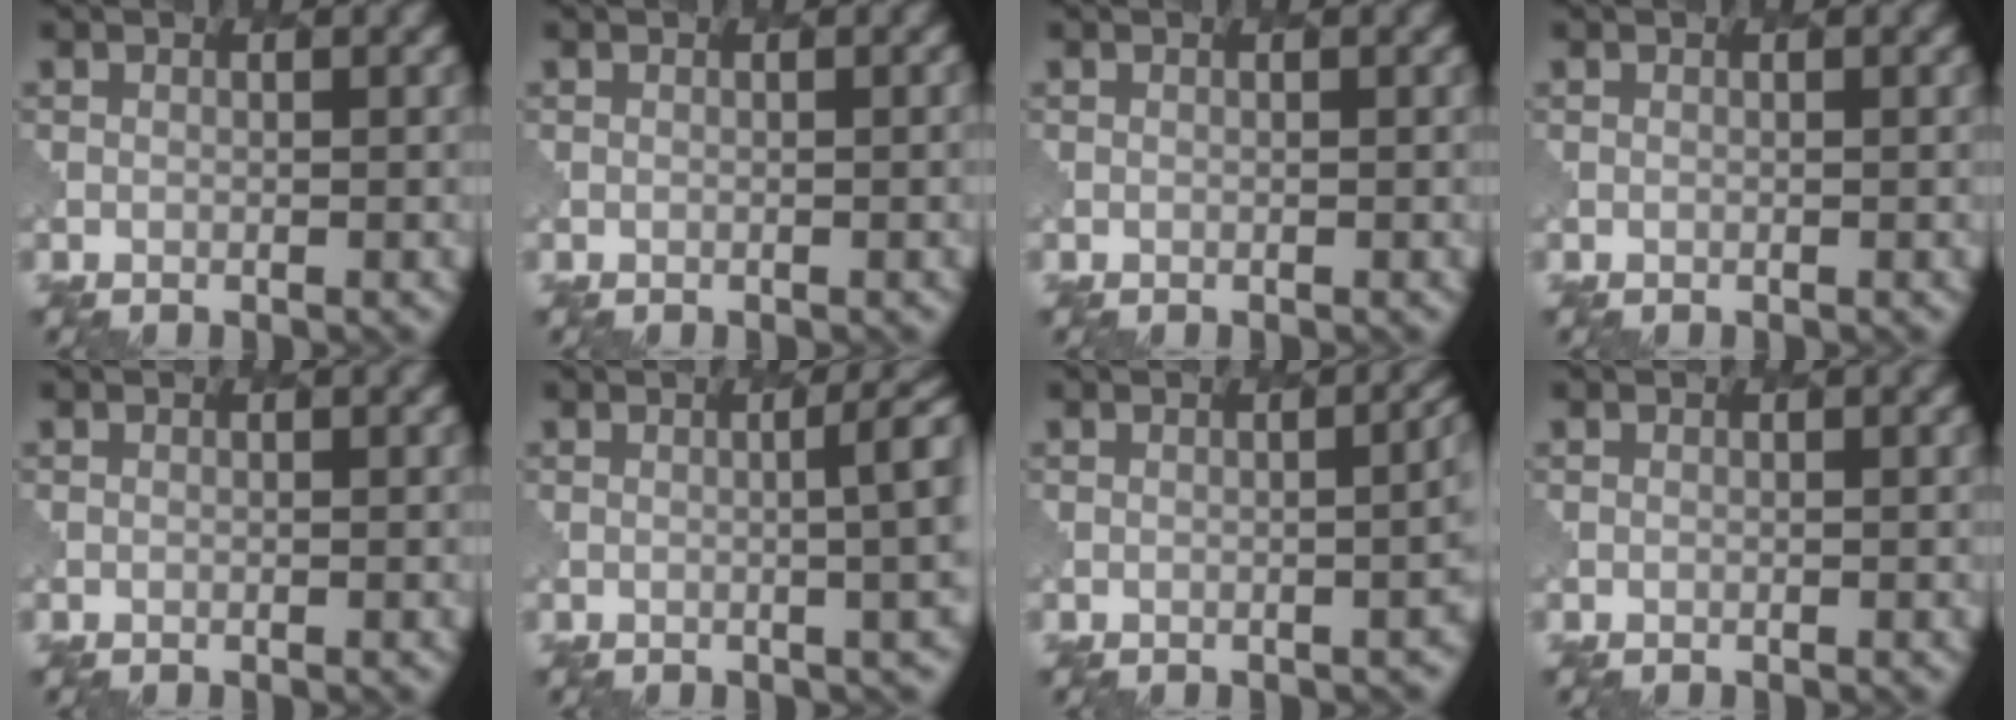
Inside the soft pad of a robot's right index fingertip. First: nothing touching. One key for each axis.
{"total": 0.8, "fx": -0.1, "fy": 0.4, "fz": 0.8, "tx": 0.001, "ty": 0.002, "tz": 0.001}
{"total": 0.0}
{"total": 0.0}
{"total": 0.0}
{"total": 6.3, "fx": 0.4, "fy": 2.4, "fz": 5.8, "tx": -0.037, "ty": 0.014, "tz": 0.008}
{"total": 4.5, "fx": -0.7, "fy": 2.2, "fz": 3.9, "tx": -0.010, "ty": 0.002, "tz": -0.002}
{"total": 0.0}